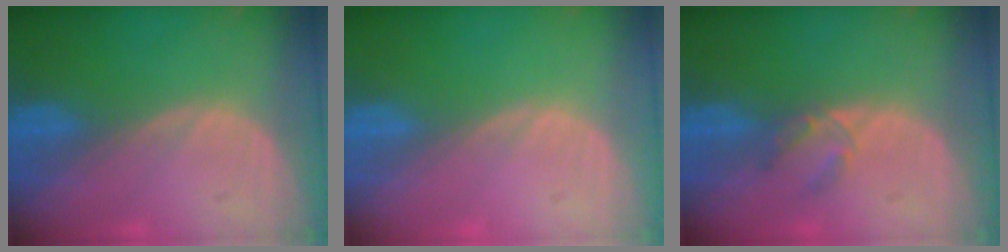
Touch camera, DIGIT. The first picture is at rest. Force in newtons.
{"total": 0.0}
{"total": 2.7, "press": 2.5, "slide": 1.0}